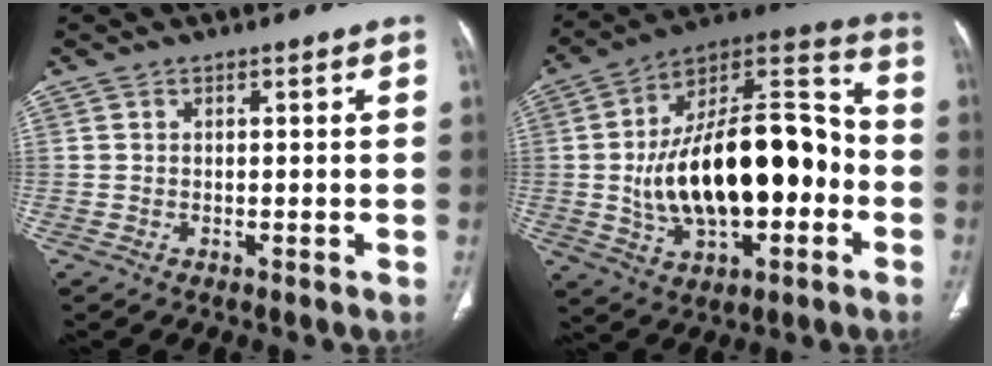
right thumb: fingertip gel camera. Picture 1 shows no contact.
{"total": 27.0, "force": [-3.2, 13.7, 23.0], "torque": [-0.367, 0.037, -0.044]}